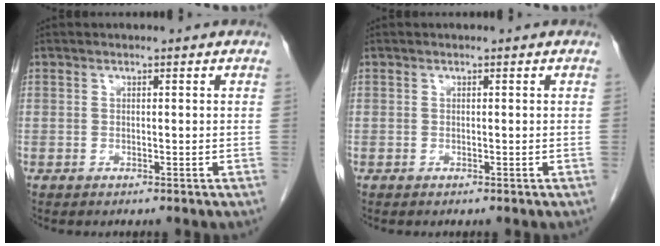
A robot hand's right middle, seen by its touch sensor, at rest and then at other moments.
{"total": 0.0}